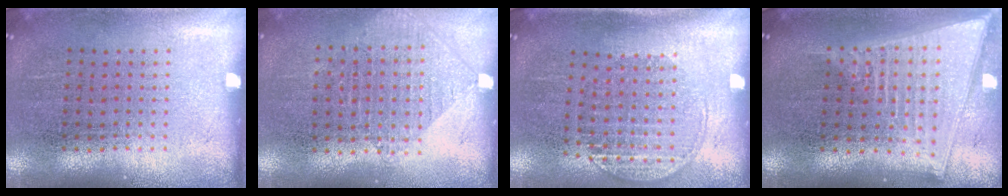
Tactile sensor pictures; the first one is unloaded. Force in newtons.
{"total": 0.9, "press": 0.8, "slide": 0.3}
{"total": 1.5, "press": 1.3, "slide": 0.8}
{"total": 2.2, "press": 1.8, "slide": 1.2}